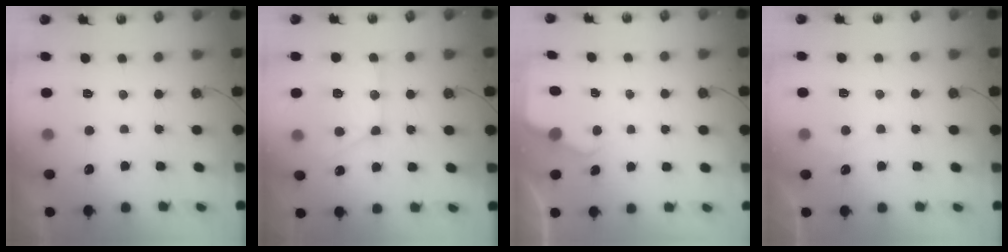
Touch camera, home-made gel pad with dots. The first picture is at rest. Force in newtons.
{"total": 14.1, "press": 14.1, "slide": 1.4}
{"total": 2.9, "press": 2.8, "slide": 0.4}
{"total": 4.8, "press": 4.8, "slide": 0.6}